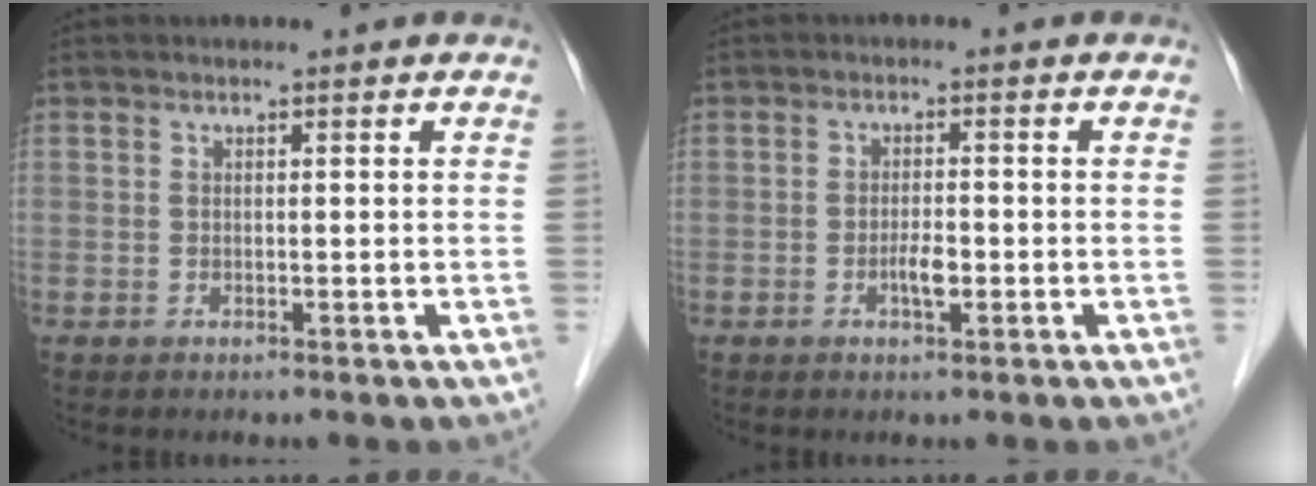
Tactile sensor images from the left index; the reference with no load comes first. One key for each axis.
{"total": 2.5, "fx": -0.9, "fy": 0.7, "fz": 2.2, "tx": -0.042, "ty": 0.002, "tz": -0.013}